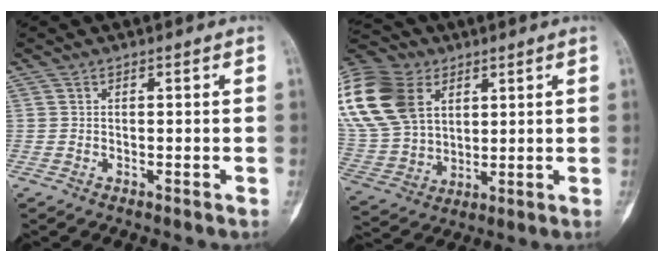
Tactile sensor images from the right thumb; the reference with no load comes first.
{"total": 24.8, "force": [9.0, 17.5, 15.1], "torque": [-0.350, 0.018, 0.179]}